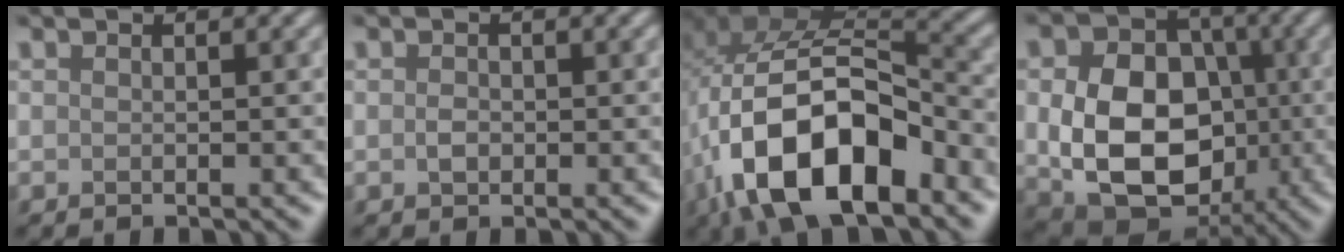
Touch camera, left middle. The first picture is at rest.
{"total": 1.1, "force": [-0.2, 0.8, 0.7], "torque": [-0.014, -0.003, -0.005]}
{"total": 14.4, "force": [-5.8, 7.6, 10.8], "torque": [-0.197, -0.009, -0.106]}
{"total": 11.5, "force": [-1.2, 8.6, 7.5], "torque": [-0.134, -0.014, -0.020]}